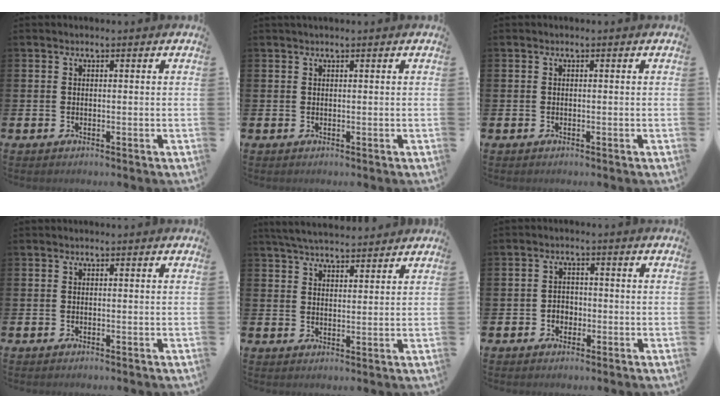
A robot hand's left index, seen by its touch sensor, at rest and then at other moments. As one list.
[{"total": 0.6, "force": [0.5, 0.0, 0.2], "torque": [-0.002, 0.000, 0.010]}, {"total": 0.0}, {"total": 0.0}, {"total": 4.9, "force": [4.8, 0.8, 0.7], "torque": [-0.024, -0.021, 0.086]}, {"total": 2.2, "force": [-0.7, 1.9, 0.9], "torque": [-0.010, 0.002, -0.020]}]